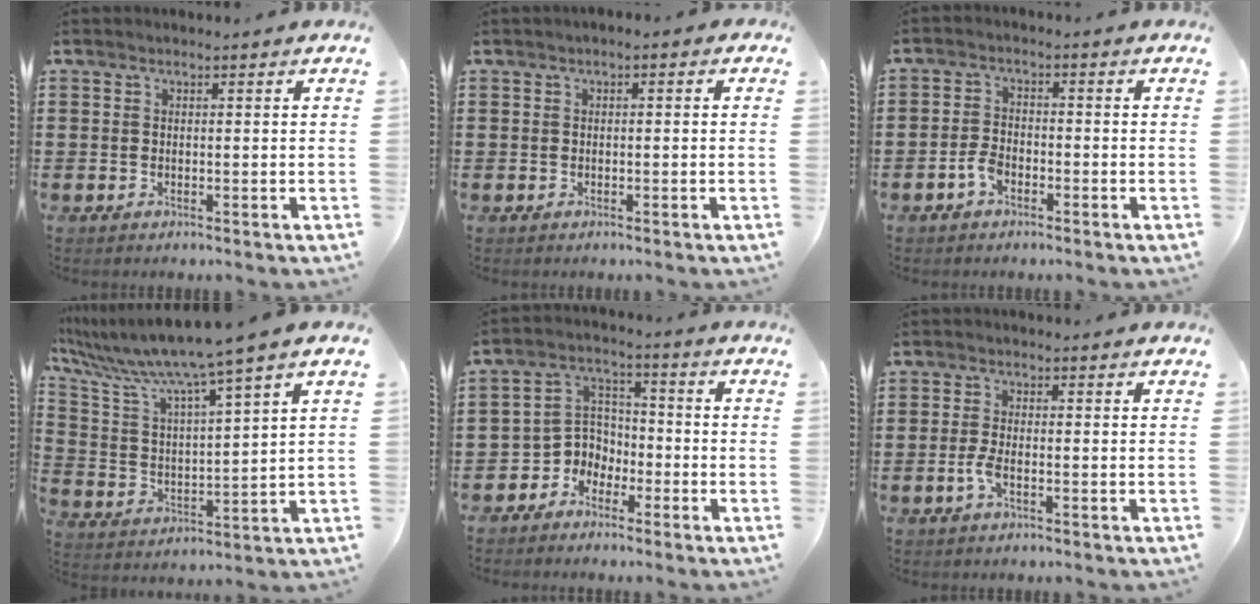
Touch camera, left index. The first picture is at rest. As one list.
[{"total": 0.8, "force": [-0.4, 0.4, 0.5], "torque": [-0.011, 0.000, -0.009]}, {"total": 3.0, "force": [-1.6, 1.6, 2.0], "torque": [-0.051, -0.002, -0.034]}, {"total": 7.5, "force": [6.2, -0.9, 4.2], "torque": [-0.111, -0.049, 0.093]}, {"total": 5.1, "force": [-3.3, 3.8, 0.7], "torque": [-0.039, 0.002, -0.073]}, {"total": 2.4, "force": [-0.9, 0.6, 2.1], "torque": [-0.052, -0.004, -0.021]}]